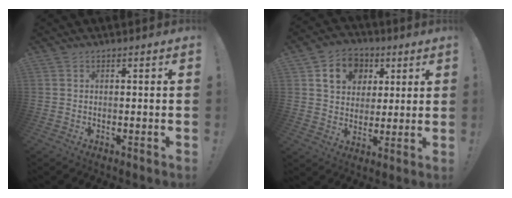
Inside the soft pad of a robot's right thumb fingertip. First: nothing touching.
{"total": 12.5, "force": [5.0, 10.3, 5.1], "torque": [-0.072, -0.016, 0.100]}